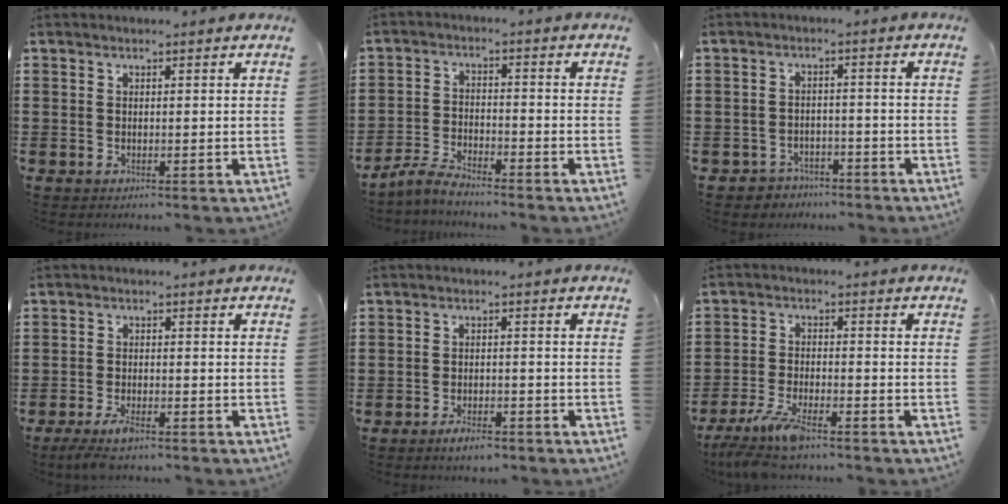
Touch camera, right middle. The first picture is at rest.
{"total": 4.2, "force": [-4.0, 0.3, 1.2], "torque": [-0.037, 0.000, -0.082]}
{"total": 2.5, "force": [-2.3, 0.9, -0.2], "torque": [-0.005, 0.004, -0.053]}
{"total": 3.4, "force": [-2.5, 0.6, 2.2], "torque": [-0.049, -0.005, -0.051]}
{"total": 2.7, "force": [-2.2, 0.7, 1.4], "torque": [-0.024, 0.004, -0.041]}
{"total": 6.5, "force": [-5.1, 1.2, 3.9], "torque": [-0.095, -0.014, -0.100]}